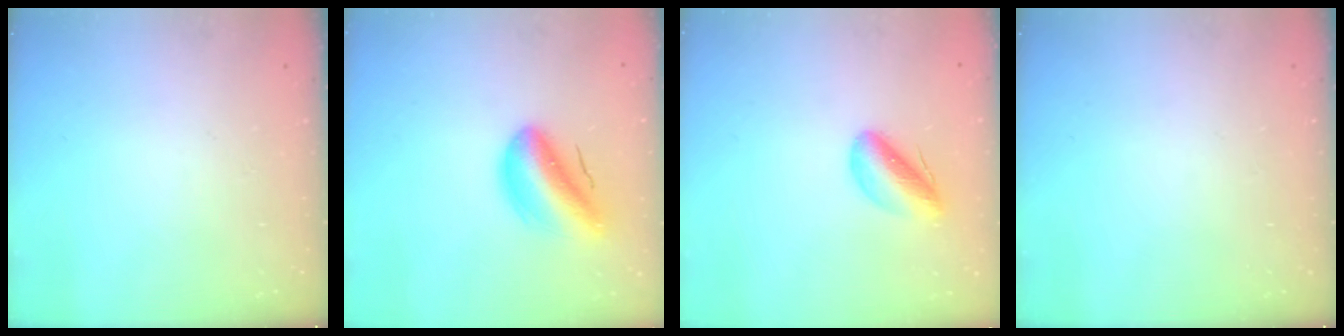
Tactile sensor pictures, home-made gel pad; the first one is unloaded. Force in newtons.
{"total": 10.4, "press": 9.9, "slide": 3.4}
{"total": 6.3, "press": 6.3, "slide": 0.8}
{"total": 0.0}